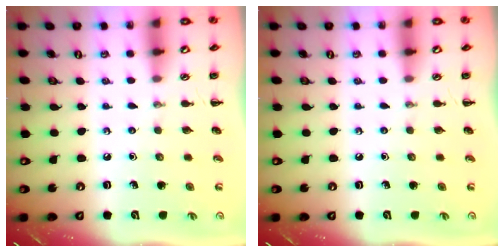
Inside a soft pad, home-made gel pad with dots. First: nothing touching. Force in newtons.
{"total": 0.0}